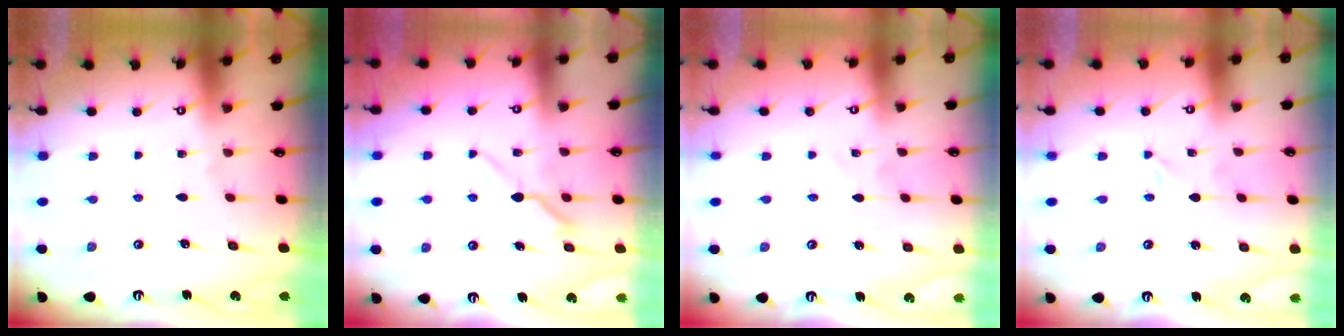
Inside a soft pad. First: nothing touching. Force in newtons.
{"total": 7.7, "press": 7.7, "slide": 0.4}
{"total": 1.9, "press": 1.9, "slide": 0.2}
{"total": 0.0}